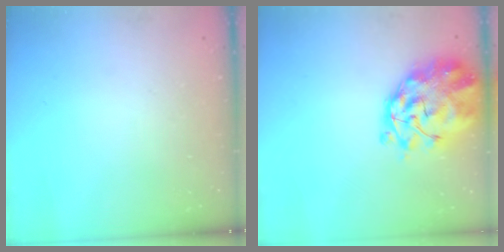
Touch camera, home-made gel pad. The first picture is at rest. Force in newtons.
{"total": 4.4, "press": 4.0, "slide": 1.9}